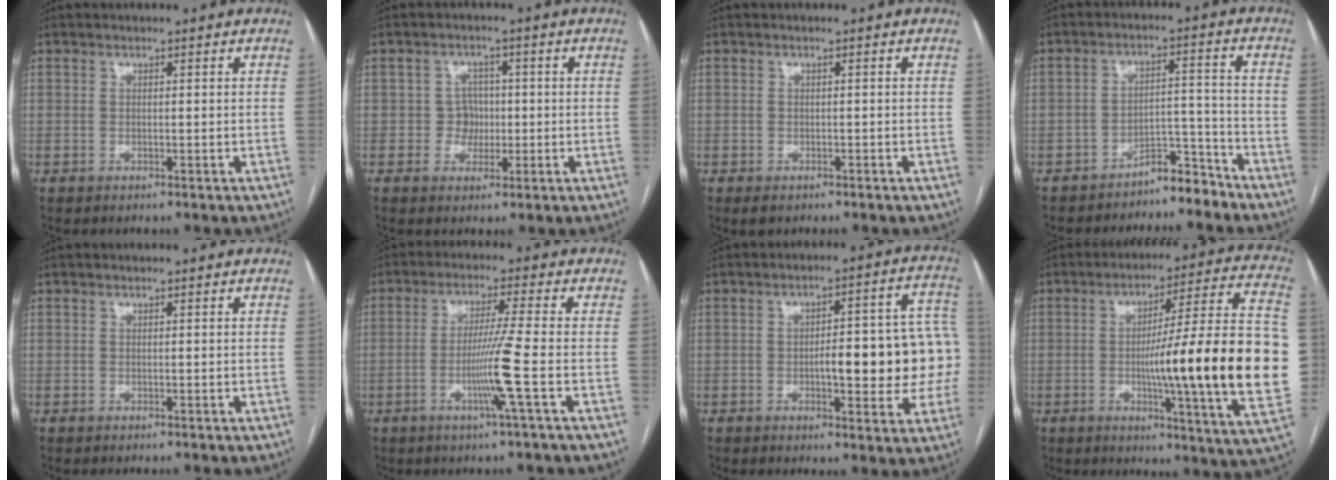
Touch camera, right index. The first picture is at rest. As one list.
[{"total": 3.2, "force": [-0.4, 3.1, 0.8], "torque": [-0.001, 0.011, -0.003]}, {"total": 1.5, "force": [-1.1, 1.0, 0.5], "torque": [-0.009, 0.000, -0.012]}, {"total": 5.1, "force": [-4.7, 1.4, 1.0], "torque": [-0.003, 0.025, -0.076]}, {"total": 0.0}, {"total": 7.6, "force": [-2.3, -2.0, 7.0], "torque": [-0.130, -0.011, -0.047]}, {"total": 15.1, "force": [-1.4, 4.1, 14.5], "torque": [-0.155, 0.040, -0.011]}, {"total": 24.9, "force": [-2.5, 0.1, 24.8], "torque": [-0.285, 0.008, -0.040]}]